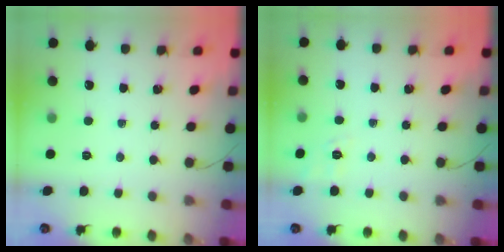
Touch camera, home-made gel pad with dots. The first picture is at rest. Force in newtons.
{"total": 3.6, "press": 3.0, "slide": 1.9}